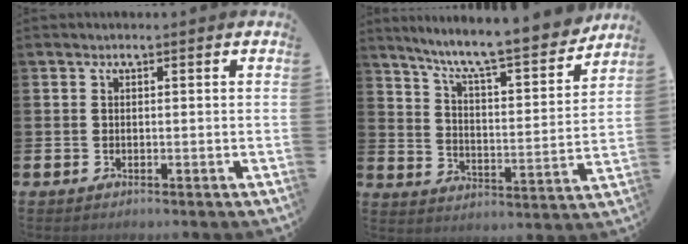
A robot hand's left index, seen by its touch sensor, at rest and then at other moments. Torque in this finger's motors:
{"motor_torque": [0.25, -0.42, 0.94, 0.21]}